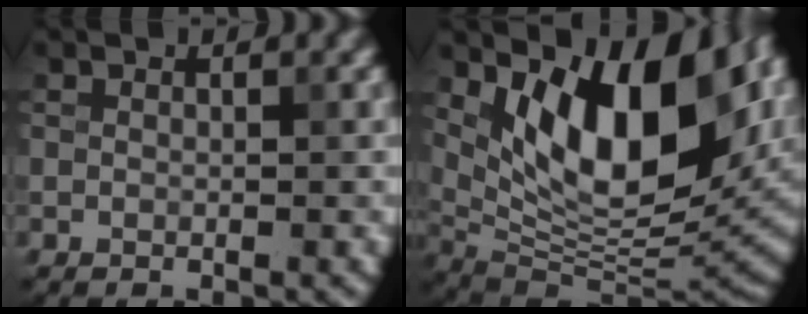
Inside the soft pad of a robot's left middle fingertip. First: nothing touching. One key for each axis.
{"total": 14.9, "fx": 4.5, "fy": 7.2, "fz": 12.3, "tx": -0.162, "ty": -0.005, "tz": 0.083}